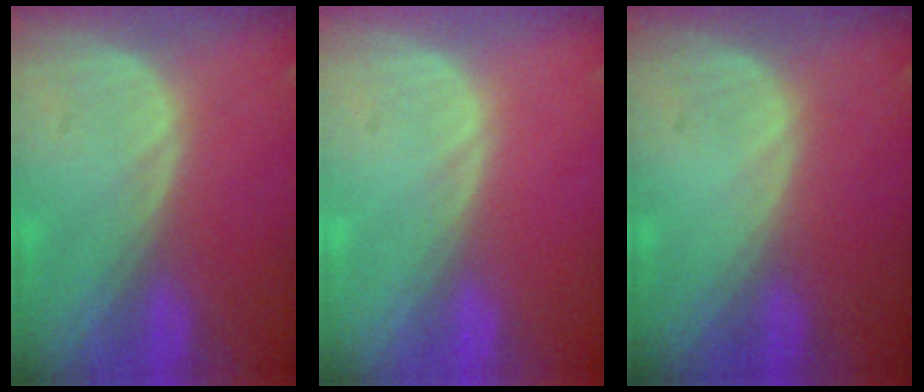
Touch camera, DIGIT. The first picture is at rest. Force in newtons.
{"total": 0.0}
{"total": 0.0}